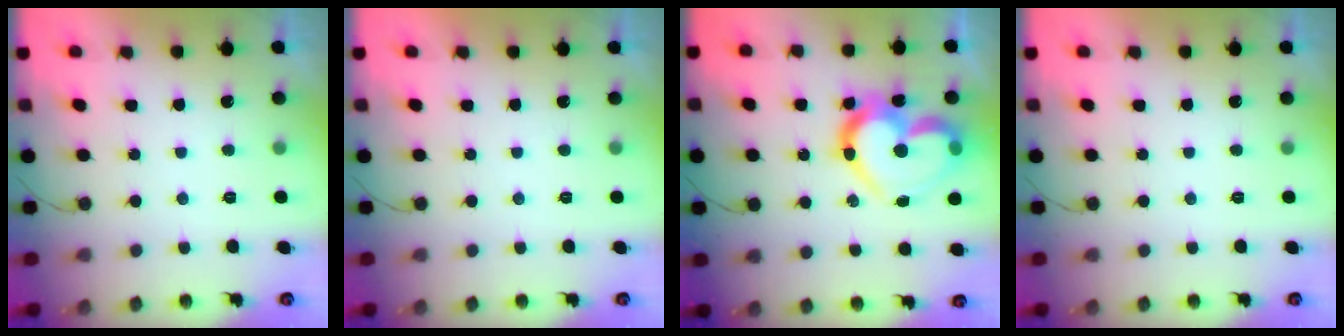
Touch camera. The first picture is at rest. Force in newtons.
{"total": 2.0, "press": 2.0, "slide": 0.1}
{"total": 21.0, "press": 21.0, "slide": 1.7}
{"total": 0.0}